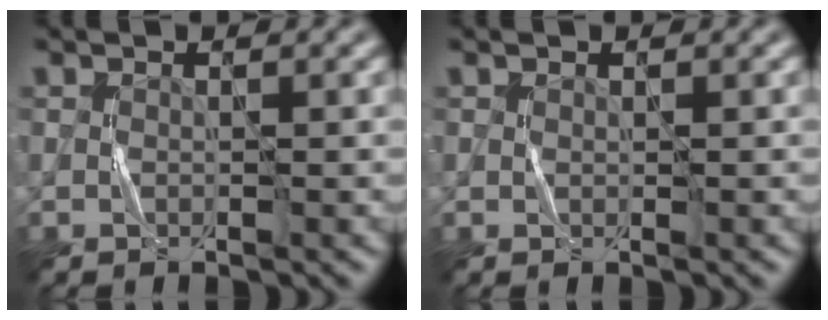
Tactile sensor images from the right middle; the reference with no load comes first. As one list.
[{"total": 0.0}]